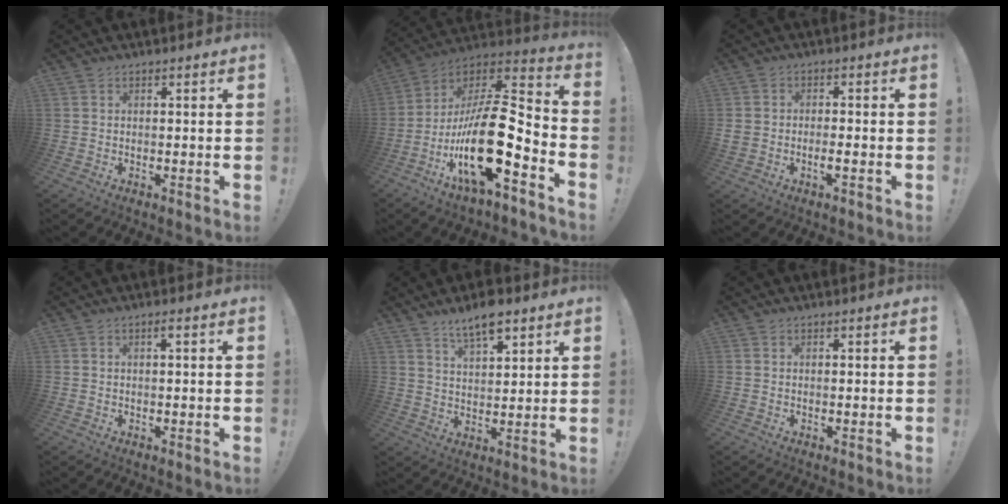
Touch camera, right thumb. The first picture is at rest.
{"total": 22.2, "force": [-7.4, 6.5, 19.9], "torque": [-0.364, 0.018, -0.128]}
{"total": 3.0, "force": [-1.4, 1.5, 2.2], "torque": [-0.042, 0.004, -0.025]}
{"total": 1.0, "force": [0.1, -0.1, 1.0], "torque": [-0.012, -0.002, -0.001]}
{"total": 8.5, "force": [6.1, 3.0, 5.1], "torque": [-0.085, -0.030, 0.108]}
{"total": 0.0}